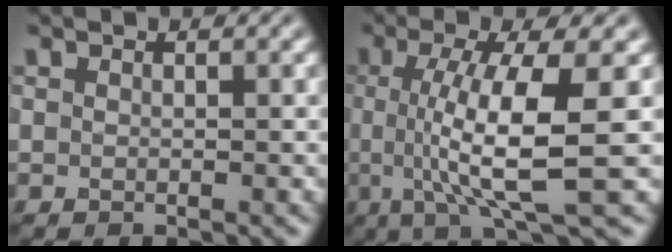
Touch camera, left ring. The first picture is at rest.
{"total": 8.8, "force": [-0.2, 2.2, 8.6], "torque": [-0.137, -0.007, -0.002]}